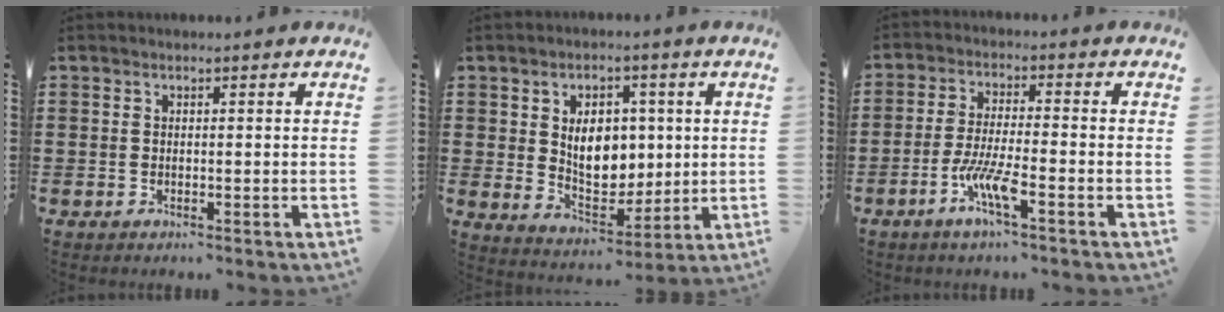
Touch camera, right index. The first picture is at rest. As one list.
[{"total": 8.2, "force": [1.4, 5.7, 5.8], "torque": [-0.096, 0.006, 0.022]}, {"total": 6.4, "force": [-3.4, 0.6, 5.4], "torque": [-0.122, -0.012, -0.069]}]